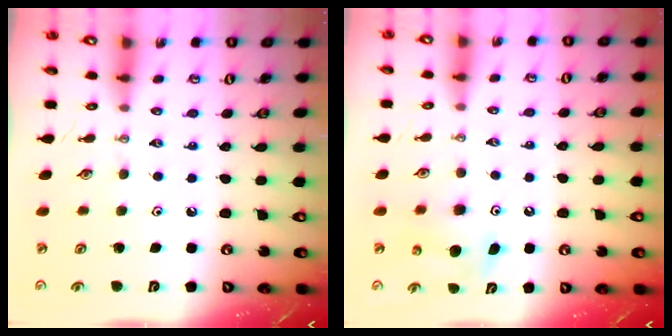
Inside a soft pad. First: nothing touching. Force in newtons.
{"total": 8.1, "press": 8.0, "slide": 0.7}